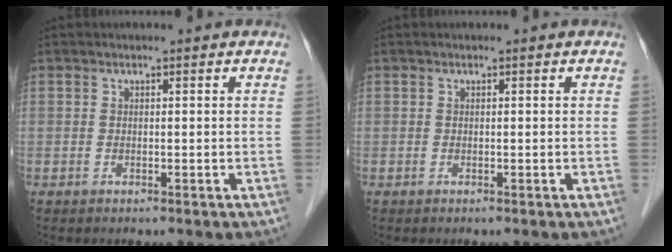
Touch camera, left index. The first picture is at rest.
{"total": 0.0}